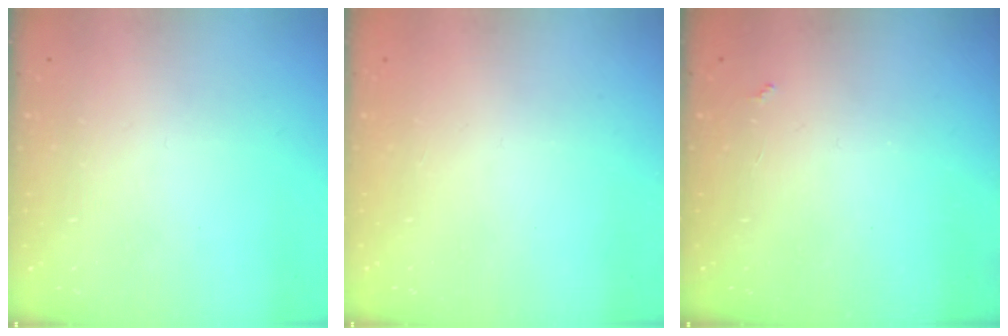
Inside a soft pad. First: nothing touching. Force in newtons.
{"total": 1.0, "press": 0.9, "slide": 0.3}
{"total": 2.2, "press": 2.2, "slide": 0.4}